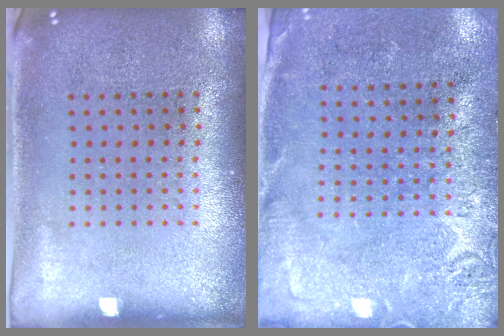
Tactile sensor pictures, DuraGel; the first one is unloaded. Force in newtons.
{"total": 2.7, "press": 2.4, "slide": 1.1}